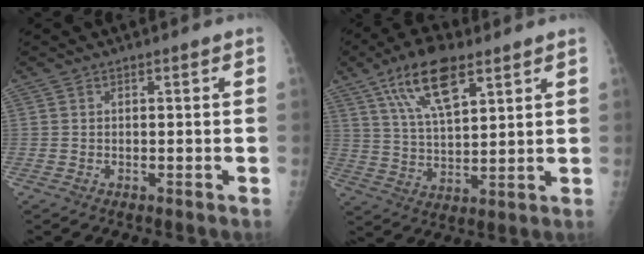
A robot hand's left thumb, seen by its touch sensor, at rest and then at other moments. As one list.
[{"total": 13.3, "force": [7.2, 5.3, 9.9], "torque": [-0.163, -0.020, 0.135]}]